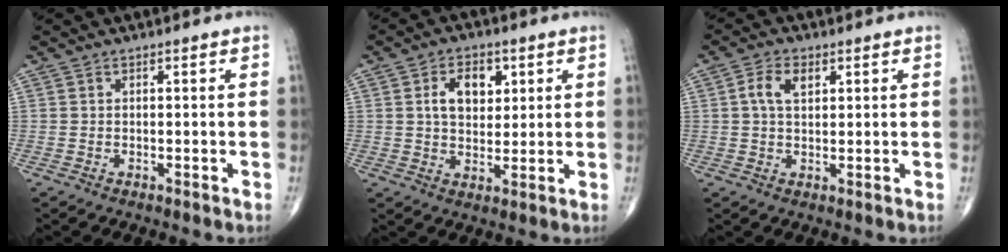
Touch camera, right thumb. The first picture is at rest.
{"total": 7.7, "force": [2.4, 5.0, 5.3], "torque": [-0.061, -0.008, 0.039]}
{"total": 4.6, "force": [1.2, 2.8, 3.4], "torque": [-0.066, 0.005, 0.020]}